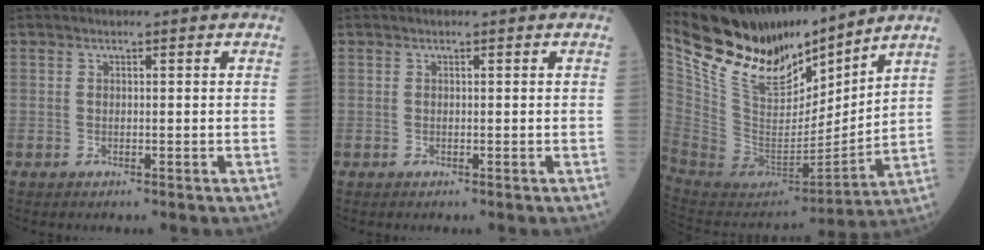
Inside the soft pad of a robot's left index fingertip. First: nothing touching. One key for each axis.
{"total": 0.0}
{"total": 19.0, "fx": 16.3, "fy": 4.9, "fz": 8.4, "tx": -0.167, "ty": -0.009, "tz": 0.316}